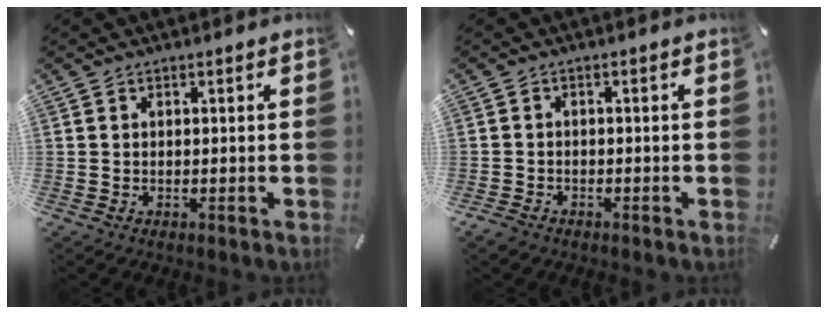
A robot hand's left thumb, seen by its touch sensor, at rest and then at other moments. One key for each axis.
{"total": 1.8, "fx": -1.3, "fy": 1.0, "fz": 0.5, "tx": -0.016, "ty": 0.005, "tz": -0.031}